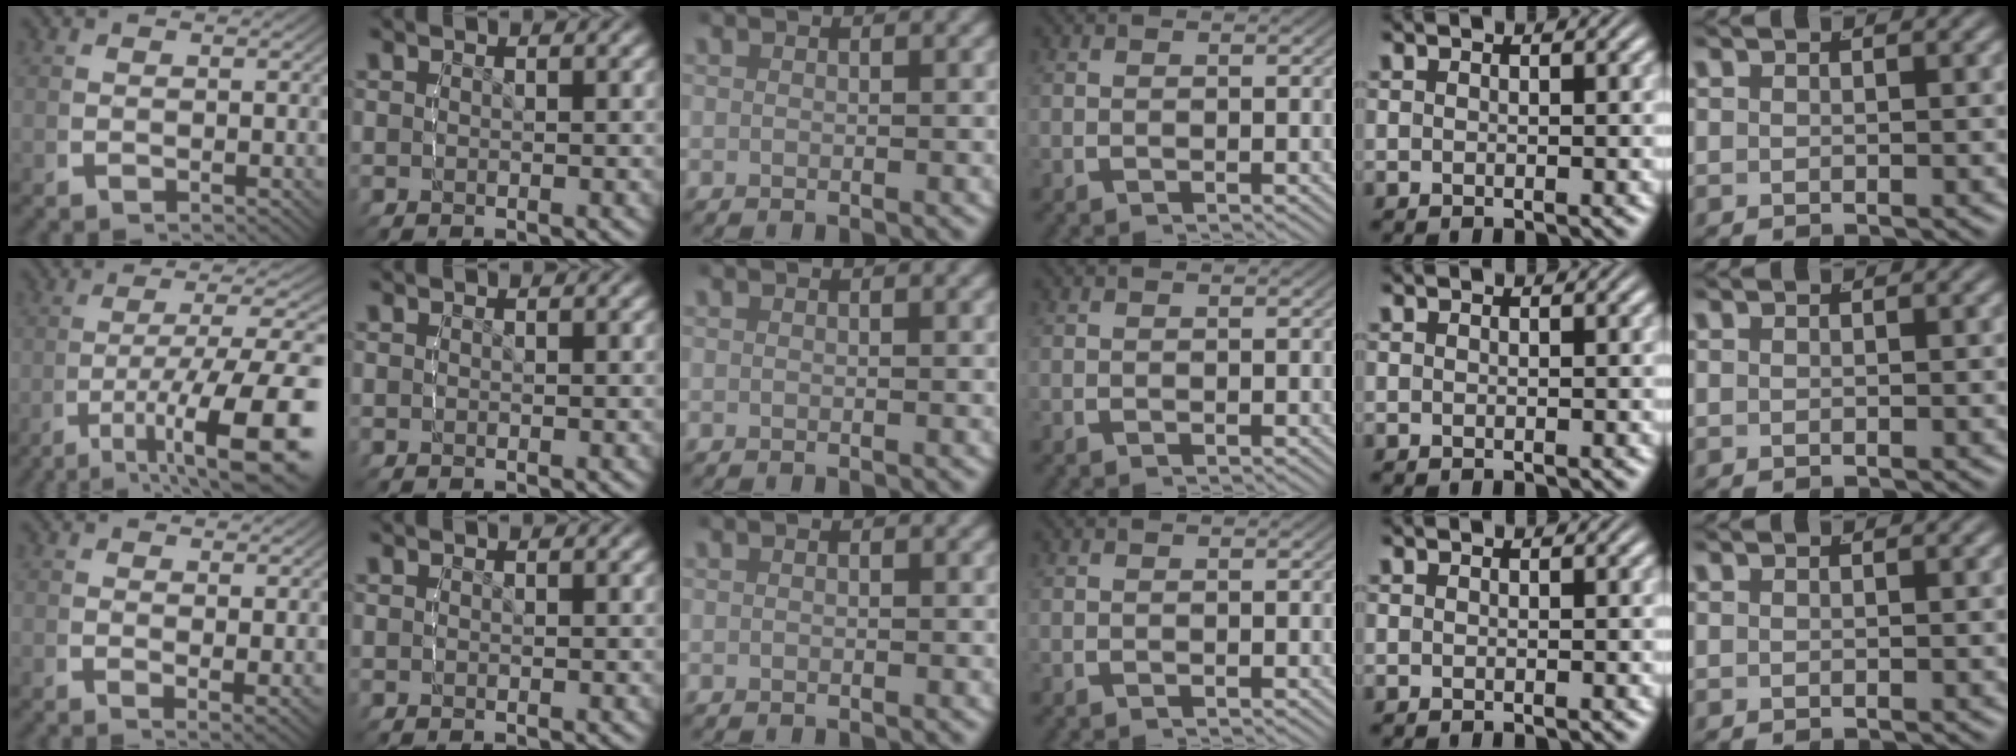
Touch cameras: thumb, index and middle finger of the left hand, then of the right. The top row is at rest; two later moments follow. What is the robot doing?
{"motion": "lift_and_place", "object": "bottle"}